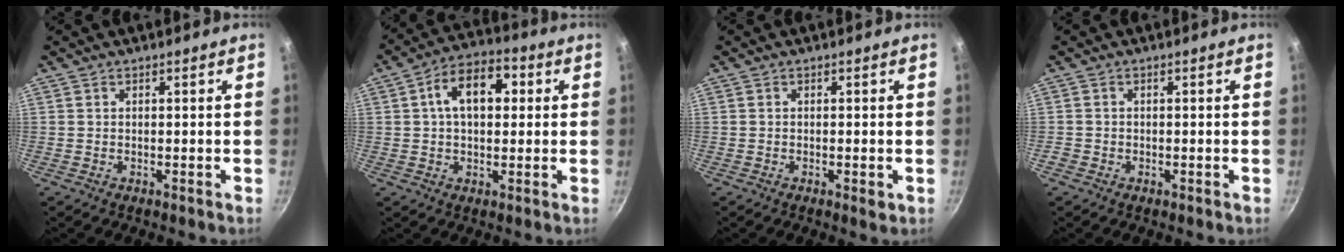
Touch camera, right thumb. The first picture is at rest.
{"total": 11.4, "force": [2.2, 7.0, 8.7], "torque": [-0.106, 0.021, 0.021]}
{"total": 1.4, "force": [-0.5, 0.4, 1.3], "torque": [-0.024, -0.003, -0.008]}
{"total": 1.0, "force": [-0.5, 0.8, 0.2], "torque": [-0.006, 0.002, -0.011]}